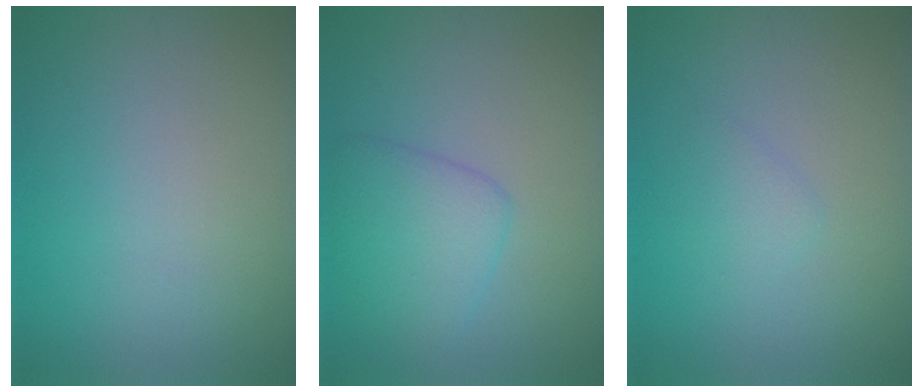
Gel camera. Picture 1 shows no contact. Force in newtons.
{"total": 3.4, "press": 3.4, "slide": 0.2}
{"total": 1.2, "press": 1.2, "slide": 0.1}